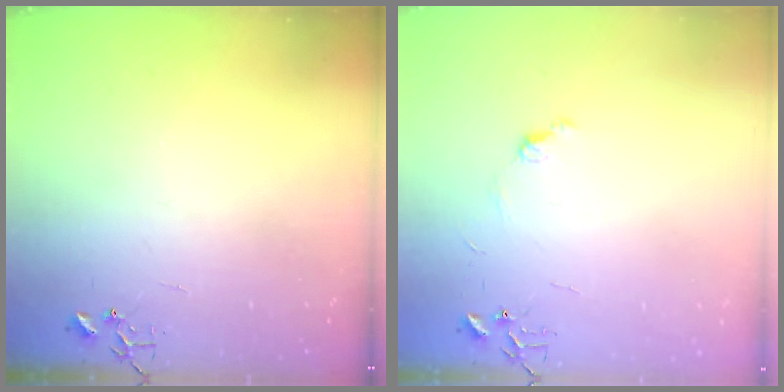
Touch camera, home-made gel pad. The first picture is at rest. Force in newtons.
{"total": 5.2, "press": 5.1, "slide": 0.7}